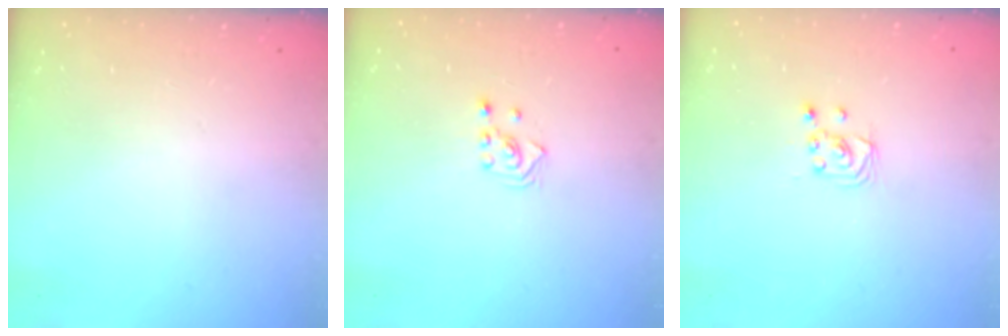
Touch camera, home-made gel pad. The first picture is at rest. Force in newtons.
{"total": 2.5, "press": 2.3, "slide": 1.0}
{"total": 2.4, "press": 2.4, "slide": 0.2}